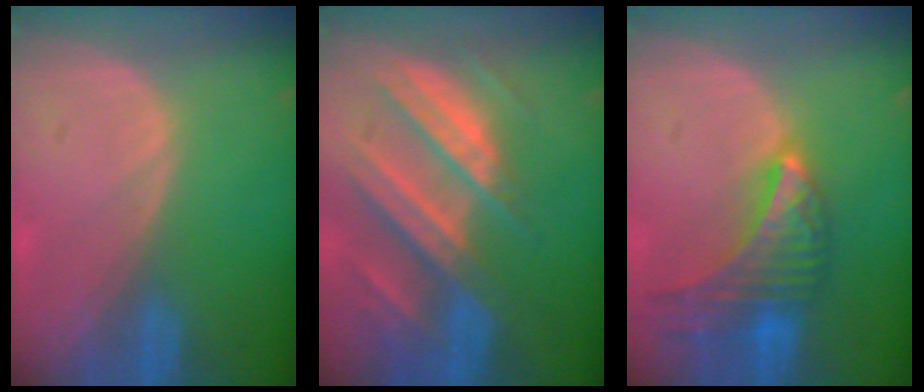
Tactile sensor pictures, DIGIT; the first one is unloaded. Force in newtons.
{"total": 10.6, "press": 9.3, "slide": 5.0}
{"total": 9.3, "press": 8.3, "slide": 4.2}